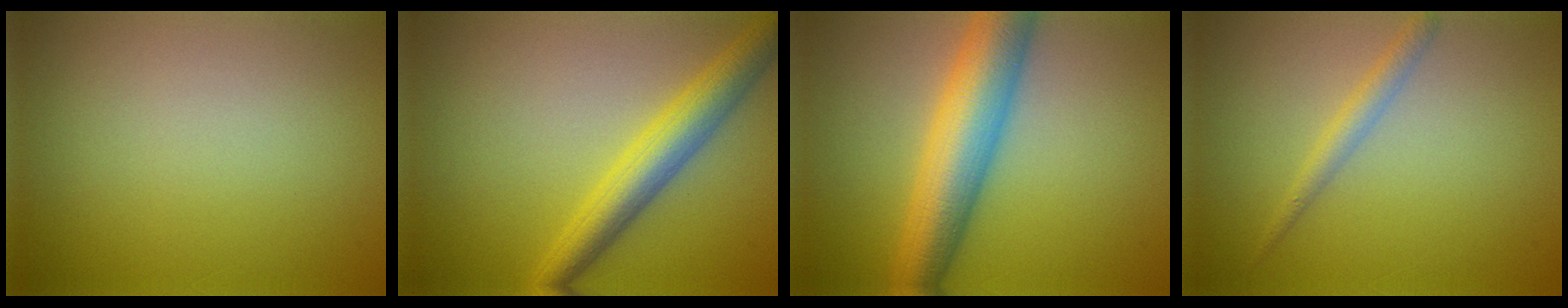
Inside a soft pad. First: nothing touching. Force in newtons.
{"total": 5.0, "press": 5.0, "slide": 0.1}
{"total": 7.9, "press": 7.9, "slide": 0.1}
{"total": 1.6, "press": 1.6, "slide": 0.0}